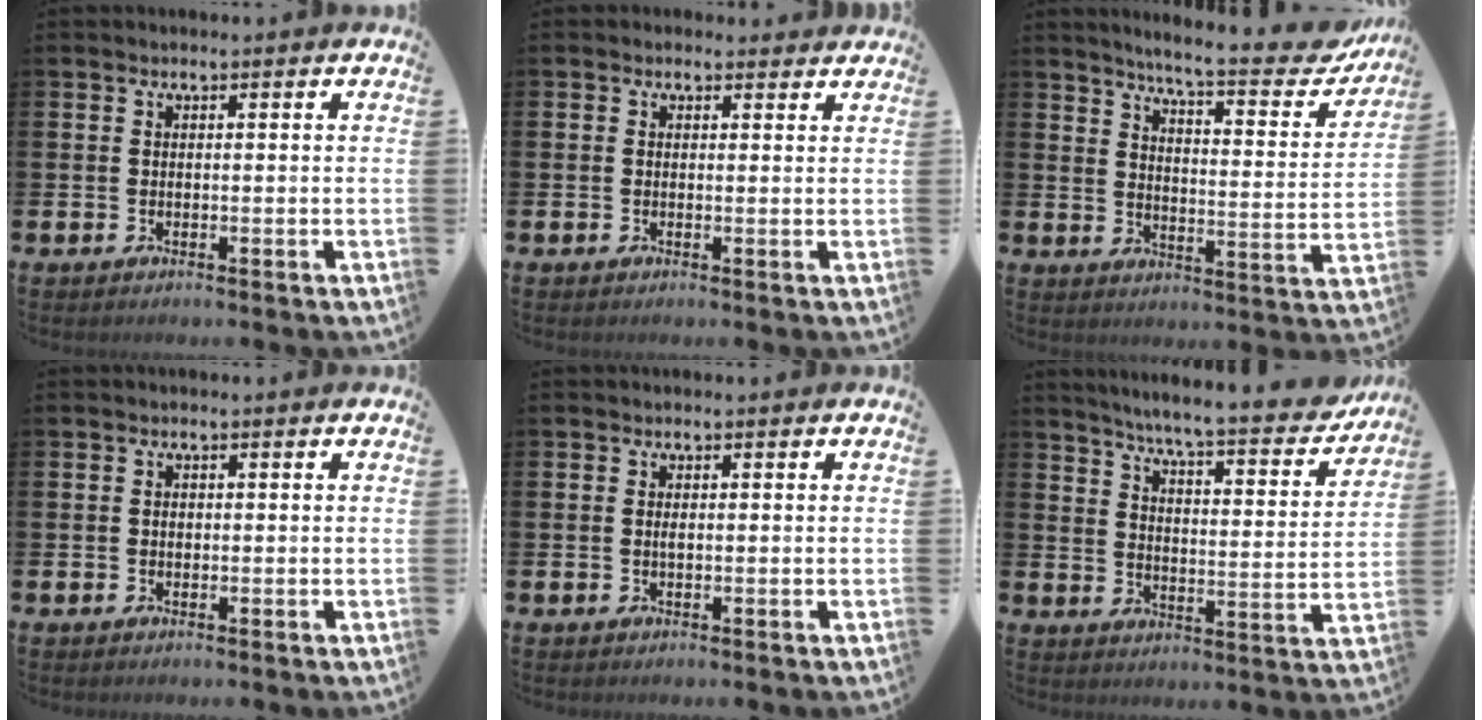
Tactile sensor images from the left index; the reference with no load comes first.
{"total": 0.7, "force": [0.5, 0.5, 0.2], "torque": [0.004, 0.004, 0.006]}
{"total": 7.2, "force": [6.6, 0.6, 2.9], "torque": [-0.067, -0.053, 0.107]}
{"total": 0.7, "force": [0.0, 0.6, 0.4], "torque": [0.006, -0.001, -0.003]}
{"total": 0.7, "force": [0.1, 0.2, 0.6], "torque": [-0.007, -0.003, 0.001]}
{"total": 7.1, "force": [6.6, 0.0, 2.7], "torque": [-0.063, -0.058, 0.104]}